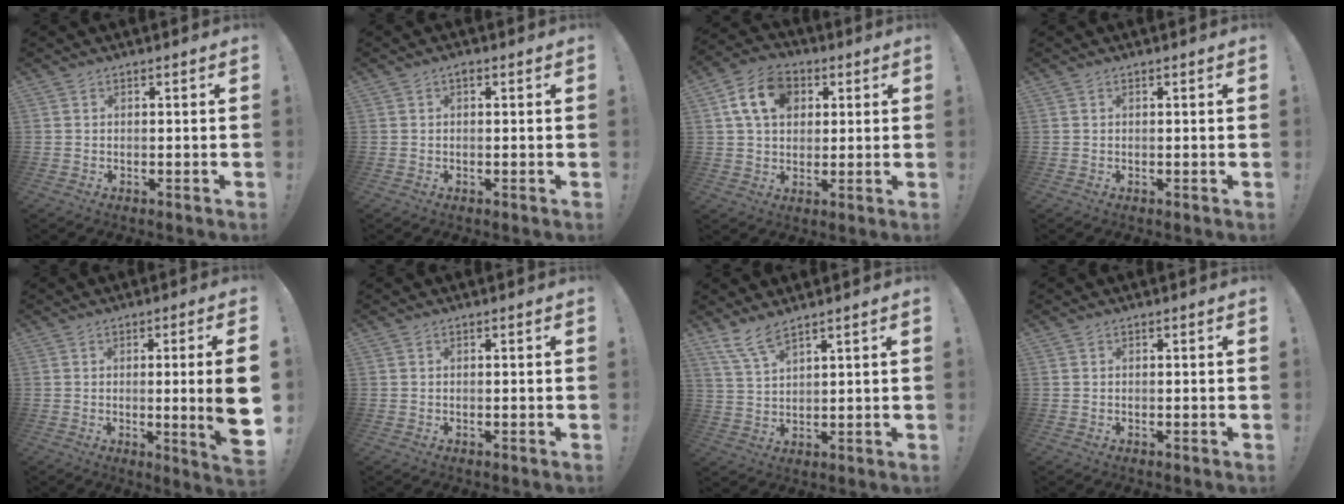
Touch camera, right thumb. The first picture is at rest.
{"total": 0.8, "force": [0.5, 0.4, 0.4], "torque": [-0.002, 0.001, 0.007]}
{"total": 12.8, "force": [4.3, 9.4, 7.5], "torque": [-0.118, 0.005, 0.084]}
{"total": 0.0}
{"total": 10.4, "force": [-0.3, -0.2, 10.4], "torque": [-0.149, -0.012, -0.008]}
{"total": 0.0}
{"total": 6.4, "force": [5.2, 1.4, 3.4], "torque": [-0.080, -0.021, 0.100]}
{"total": 0.0}